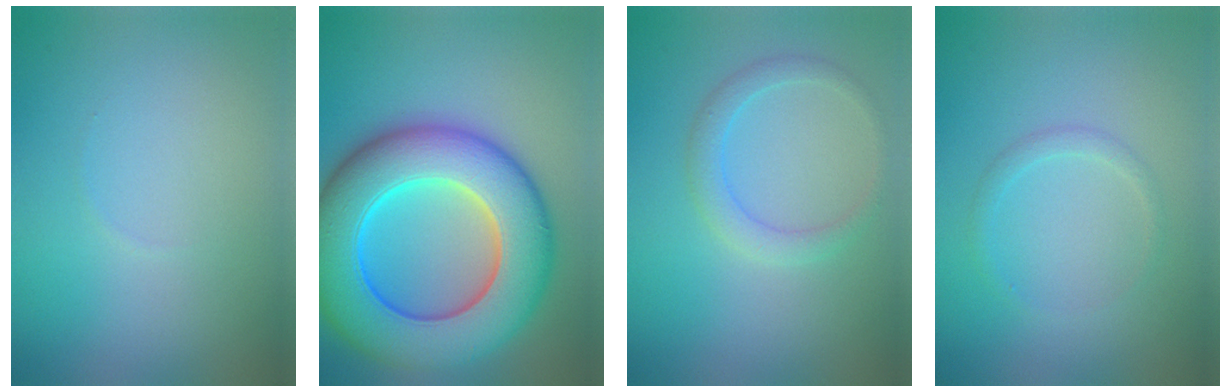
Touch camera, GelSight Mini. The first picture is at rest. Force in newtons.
{"total": 13.4, "press": 13.4, "slide": 0.3}
{"total": 2.0, "press": 2.0, "slide": 0.1}
{"total": 1.1, "press": 1.1, "slide": 0.0}